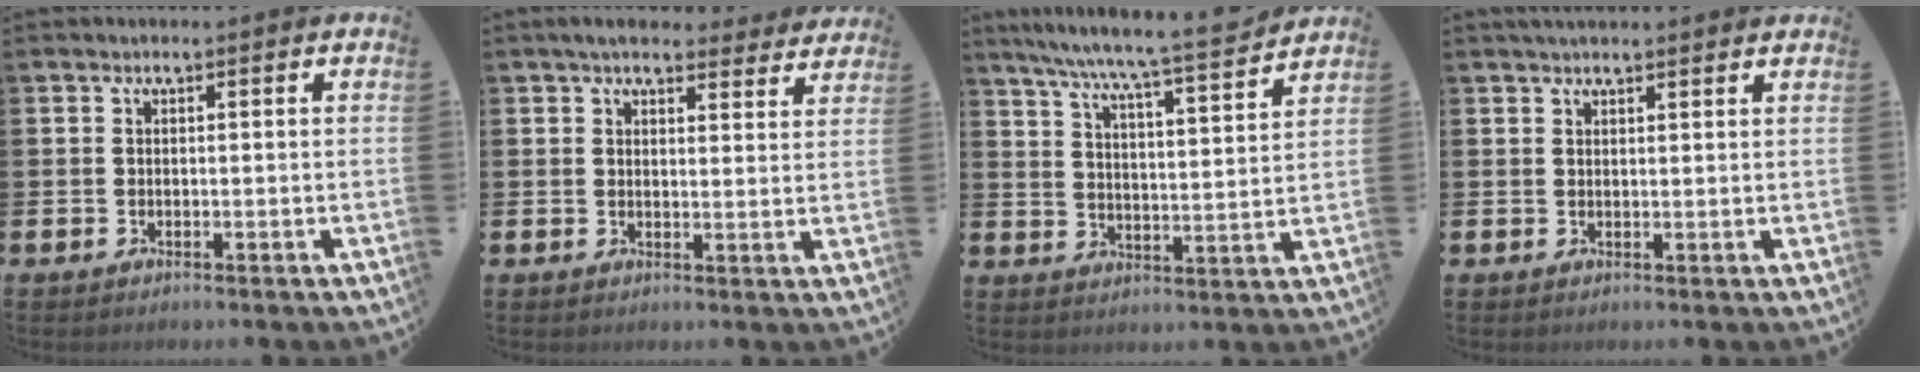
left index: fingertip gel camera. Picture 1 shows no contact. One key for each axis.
{"total": 4.7, "fx": 4.3, "fy": 1.4, "fz": 1.2, "tx": -0.024, "ty": -0.019, "tz": 0.077}
{"total": 8.1, "fx": 7.5, "fy": 0.0, "fz": 2.9, "tx": -0.074, "ty": -0.057, "tz": 0.129}
{"total": 2.0, "fx": 2.0, "fy": 0.2, "fz": 0.5, "tx": -0.003, "ty": -0.004, "tz": 0.034}